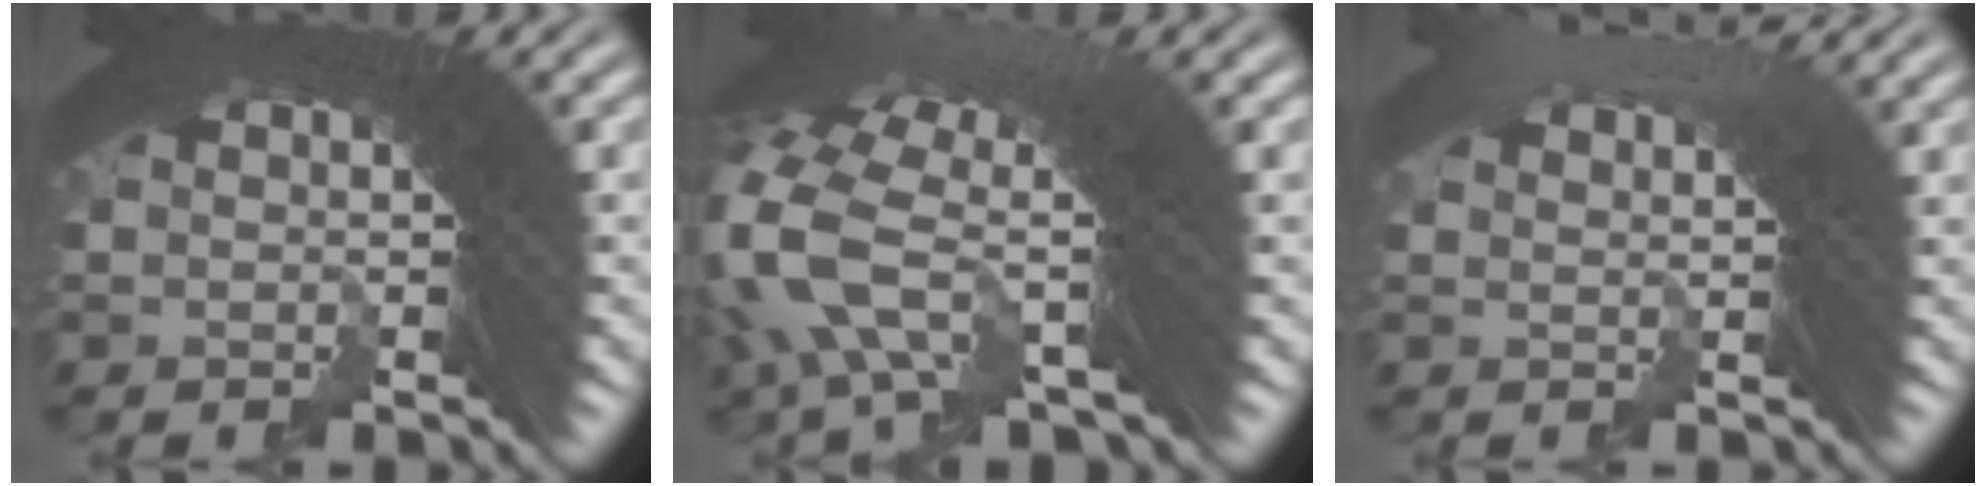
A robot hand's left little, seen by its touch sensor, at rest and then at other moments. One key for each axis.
{"total": 7.9, "fx": 0.3, "fy": 4.0, "fz": 6.8, "tx": -0.157, "ty": -0.006, "tz": 0.001}
{"total": 3.2, "fx": 2.6, "fy": -0.8, "fz": 1.8, "tx": -0.006, "ty": 0.018, "tz": 0.037}